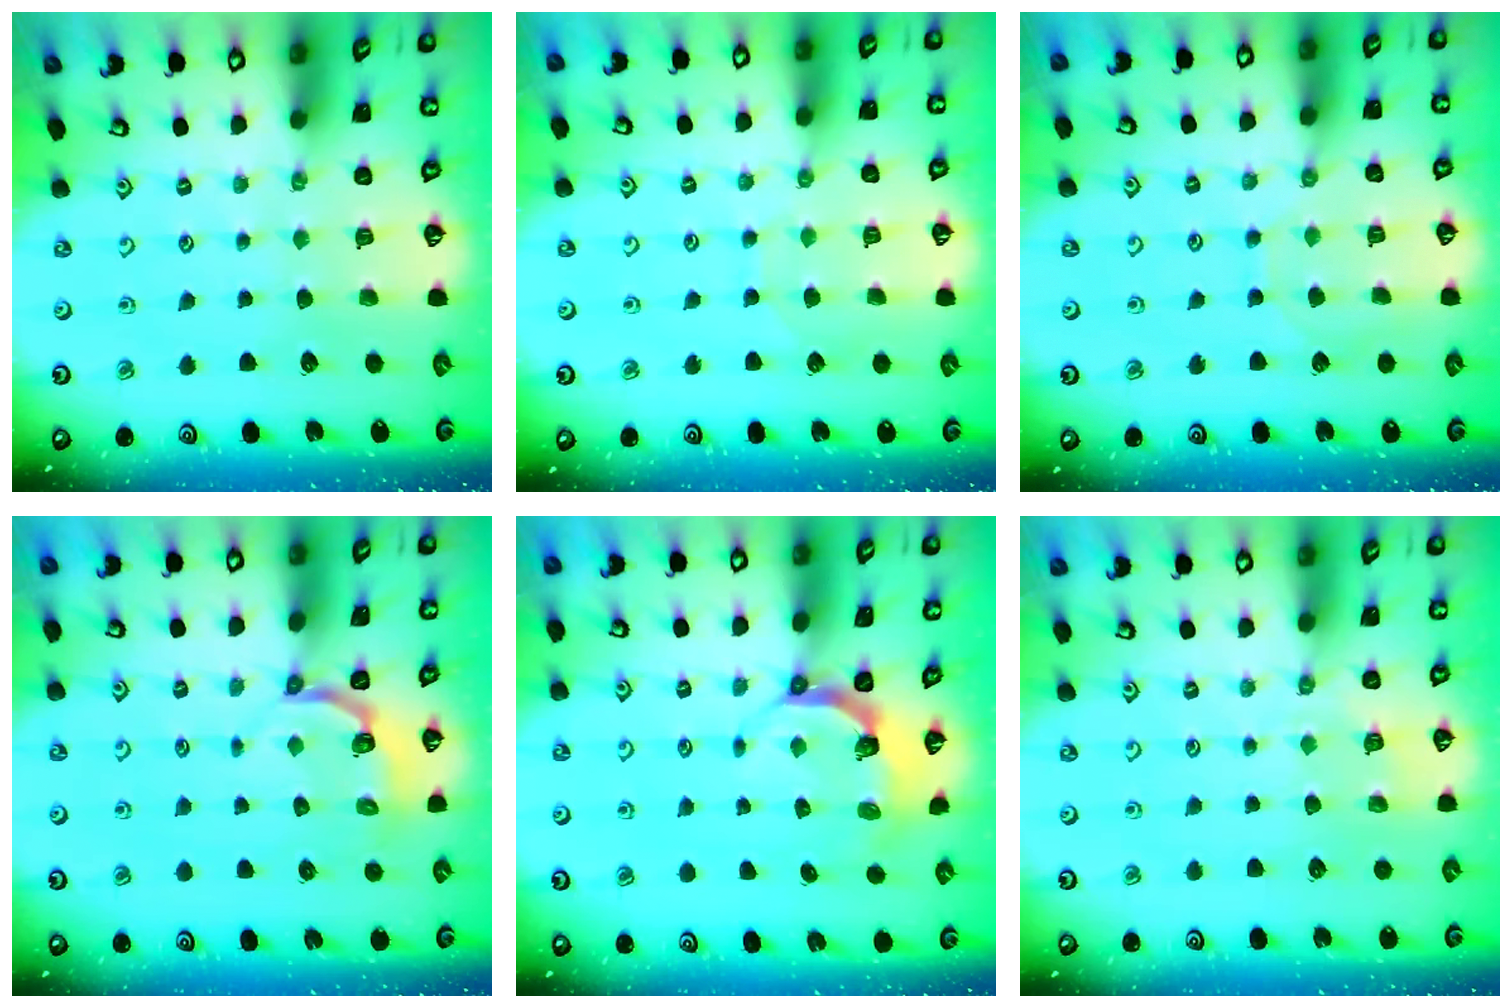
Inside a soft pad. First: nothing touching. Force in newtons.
{"total": 4.8, "press": 4.8, "slide": 0.5}
{"total": 5.9, "press": 5.9, "slide": 0.6}
{"total": 4.7, "press": 4.2, "slide": 2.3}
{"total": 5.3, "press": 4.3, "slide": 3.1}
{"total": 3.0, "press": 2.6, "slide": 1.5}